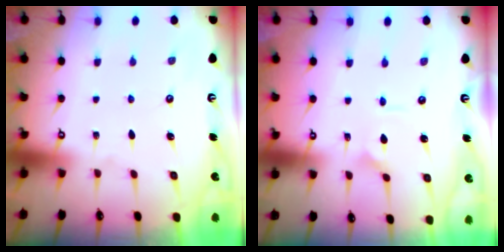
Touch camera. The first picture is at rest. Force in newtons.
{"total": 2.9, "press": 2.9, "slide": 0.1}